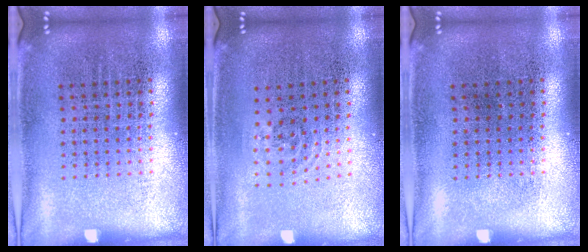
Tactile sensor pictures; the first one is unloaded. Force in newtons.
{"total": 0.8, "press": 0.6, "slide": 0.6}
{"total": 0.0}